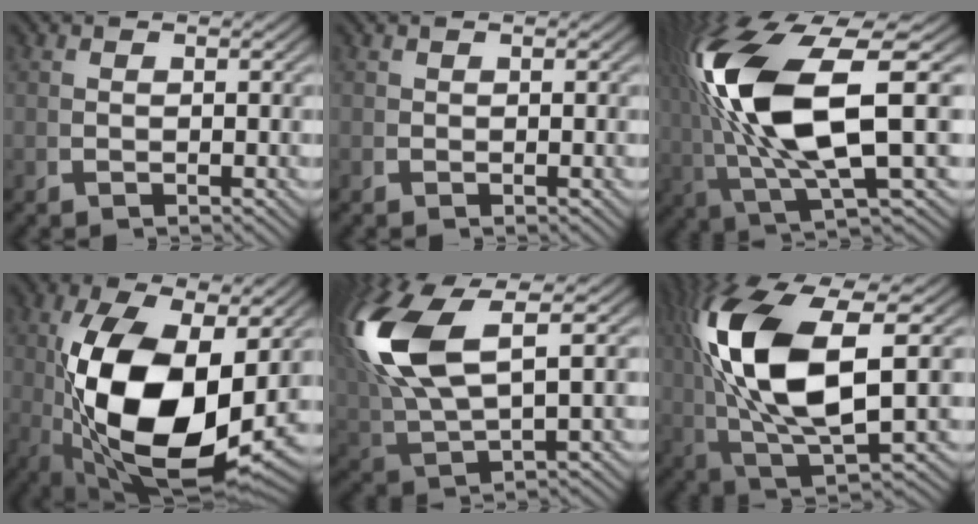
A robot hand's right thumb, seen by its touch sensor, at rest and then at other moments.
{"total": 0.0}
{"total": 16.5, "force": [0.4, 8.3, 14.2], "torque": [-0.291, -0.033, 0.030]}
{"total": 19.3, "force": [-1.1, 10.7, 15.9], "torque": [-0.312, -0.065, 0.026]}
{"total": 11.2, "force": [1.9, 6.7, 8.8], "torque": [-0.207, -0.018, 0.049]}
{"total": 14.9, "force": [1.0, 7.7, 12.7], "torque": [-0.279, -0.038, 0.046]}